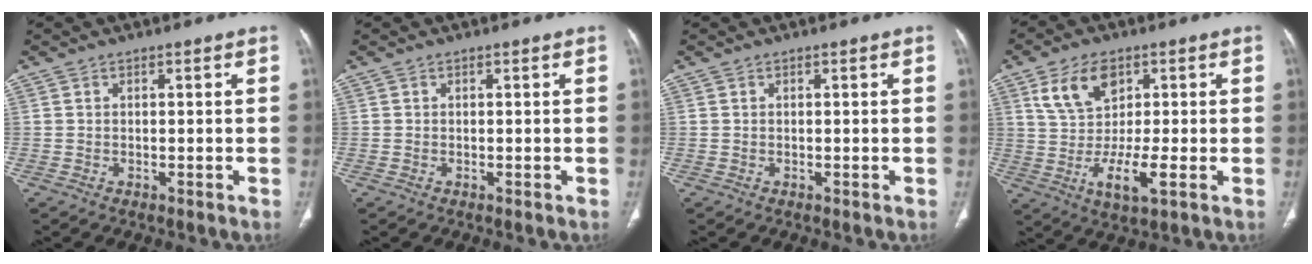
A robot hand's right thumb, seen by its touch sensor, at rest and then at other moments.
{"total": 0.0}
{"total": 0.0}
{"total": 11.5, "force": [1.8, 5.9, 9.7], "torque": [-0.174, -0.010, 0.035]}